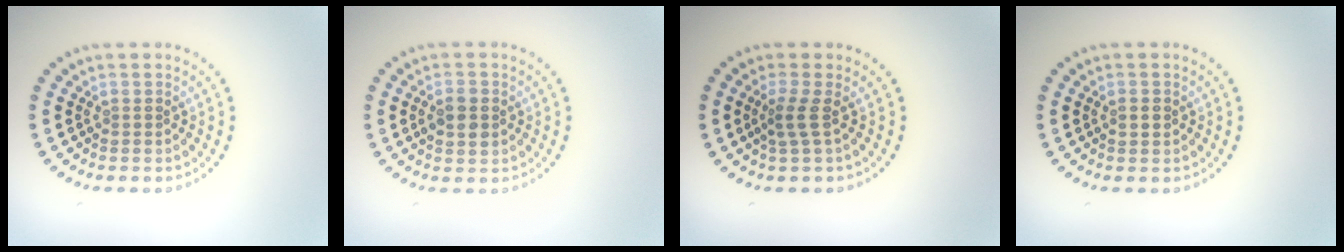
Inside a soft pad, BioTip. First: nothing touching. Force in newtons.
{"total": 2.5, "press": 2.5, "slide": 0.2}
{"total": 2.0, "press": 1.3, "slide": 1.5}
{"total": 1.0, "press": 1.0, "slide": 0.1}